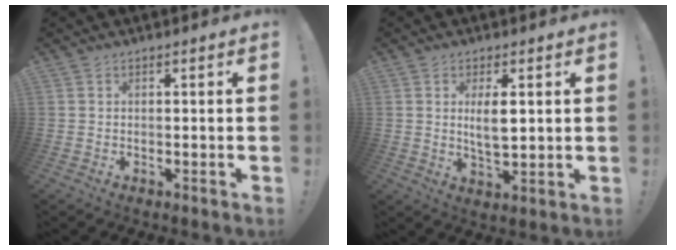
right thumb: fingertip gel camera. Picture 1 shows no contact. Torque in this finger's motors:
{"motor_torque": [0.11, 0.34, 0.56, -0.02, 0.03]}